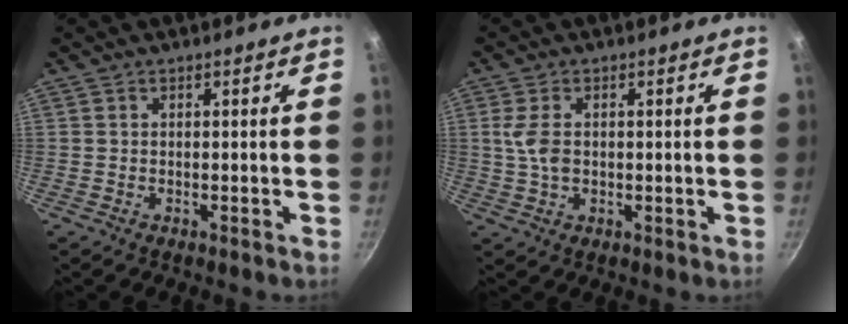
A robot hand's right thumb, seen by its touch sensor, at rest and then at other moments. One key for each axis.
{"total": 4.9, "fx": 0.5, "fy": 3.0, "fz": 3.9, "tx": -0.080, "ty": 0.004, "tz": 0.011}